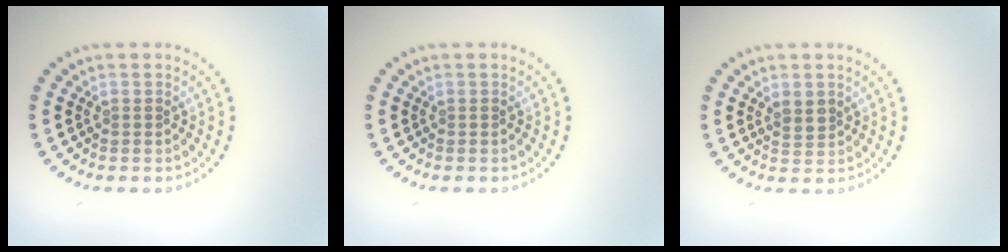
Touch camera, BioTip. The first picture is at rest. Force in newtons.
{"total": 0.0}
{"total": 1.5, "press": 1.4, "slide": 0.5}